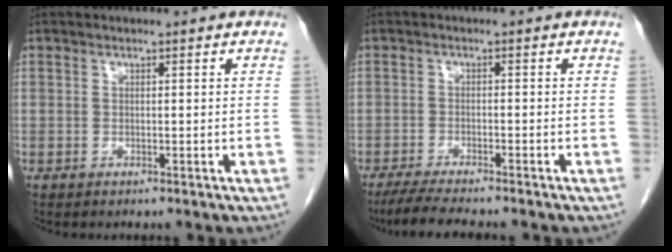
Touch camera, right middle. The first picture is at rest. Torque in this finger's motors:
{"motor_torque": [0.15, -0.09, 0.04, 0.03]}